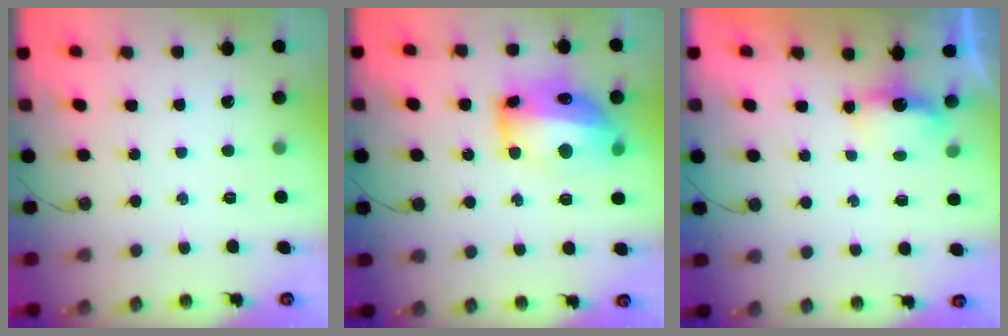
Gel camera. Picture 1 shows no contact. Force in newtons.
{"total": 16.5, "press": 16.4, "slide": 1.6}
{"total": 3.4, "press": 3.4, "slide": 0.5}